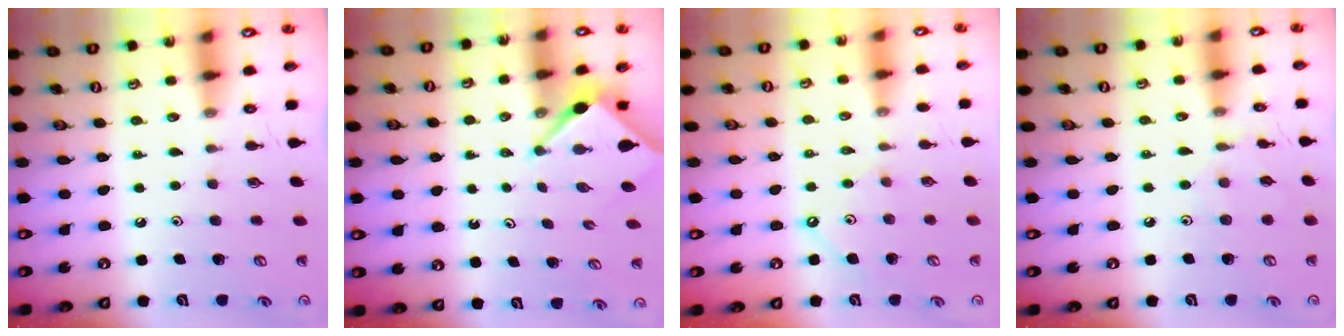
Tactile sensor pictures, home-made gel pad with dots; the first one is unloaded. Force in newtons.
{"total": 3.8, "press": 3.8, "slide": 0.3}
{"total": 2.3, "press": 2.3, "slide": 0.4}
{"total": 4.3, "press": 4.3, "slide": 0.5}